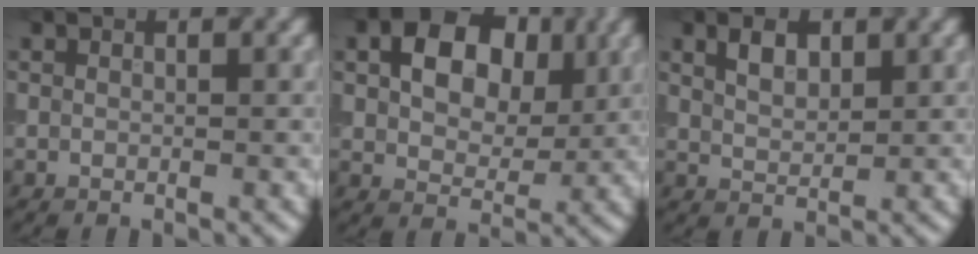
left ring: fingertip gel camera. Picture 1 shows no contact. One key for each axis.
{"total": 7.9, "fx": 2.1, "fy": 5.4, "fz": 5.3, "tx": -0.085, "ty": 0.011, "tz": 0.023}
{"total": 2.4, "fx": 1.2, "fy": 1.3, "fz": 1.5, "tx": -0.031, "ty": 0.003, "tz": 0.025}